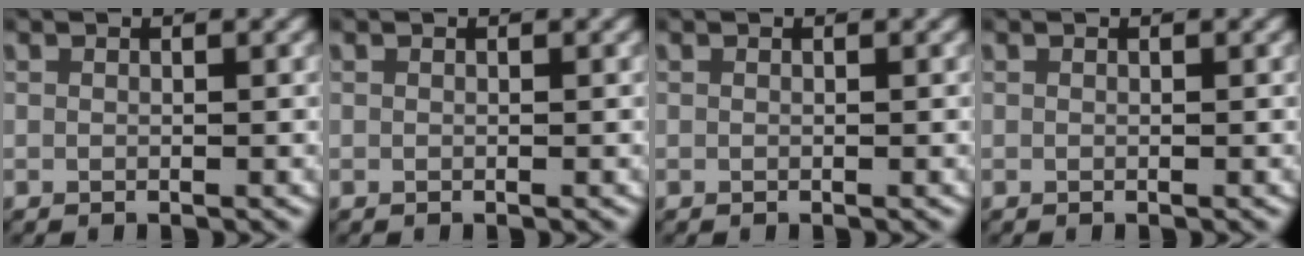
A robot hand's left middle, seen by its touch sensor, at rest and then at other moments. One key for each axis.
{"total": 0.0}
{"total": 0.0}
{"total": 0.0}